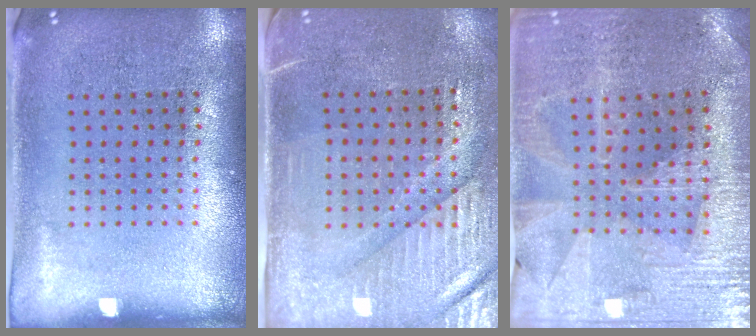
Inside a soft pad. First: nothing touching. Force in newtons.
{"total": 3.5, "press": 3.2, "slide": 1.6}
{"total": 2.0, "press": 2.0, "slide": 0.3}